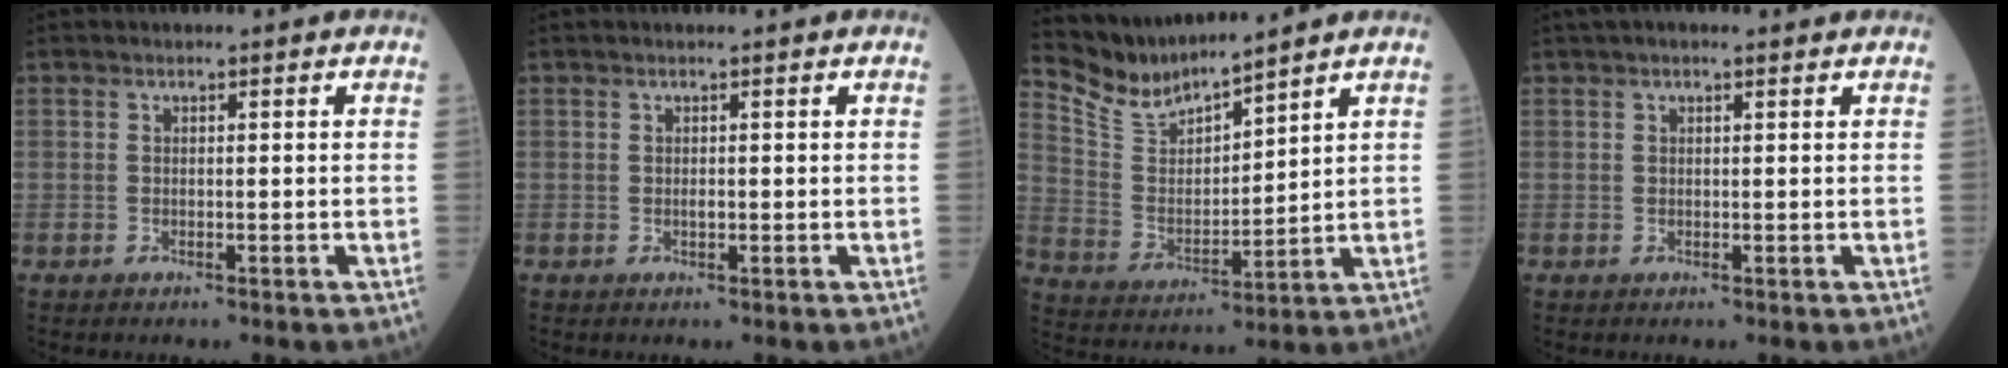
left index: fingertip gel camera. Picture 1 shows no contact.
{"total": 0.6, "force": [-0.3, 0.2, 0.4], "torque": [-0.010, -0.005, -0.006]}
{"total": 8.4, "force": [8.3, 0.2, 1.2], "torque": [-0.052, 0.000, 0.184]}
{"total": 3.5, "force": [2.5, 0.7, 2.3], "torque": [-0.037, 0.030, 0.039]}